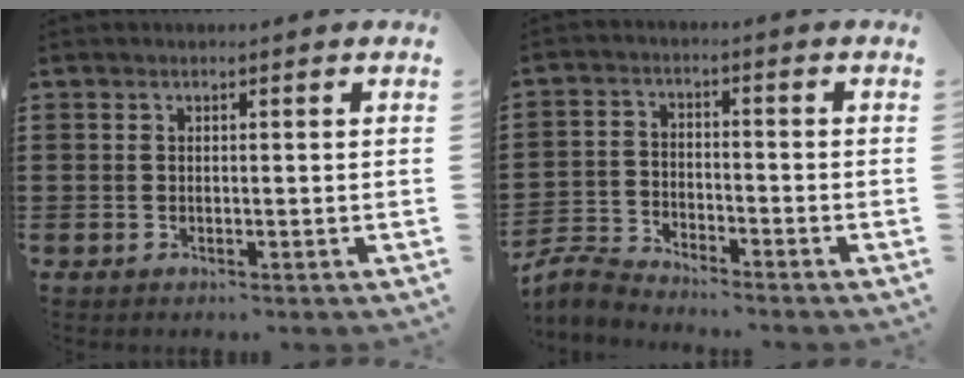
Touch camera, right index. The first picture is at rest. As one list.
[{"total": 3.6, "force": [-3.6, 0.5, 0.2], "torque": [-0.032, -0.003, -0.082]}]